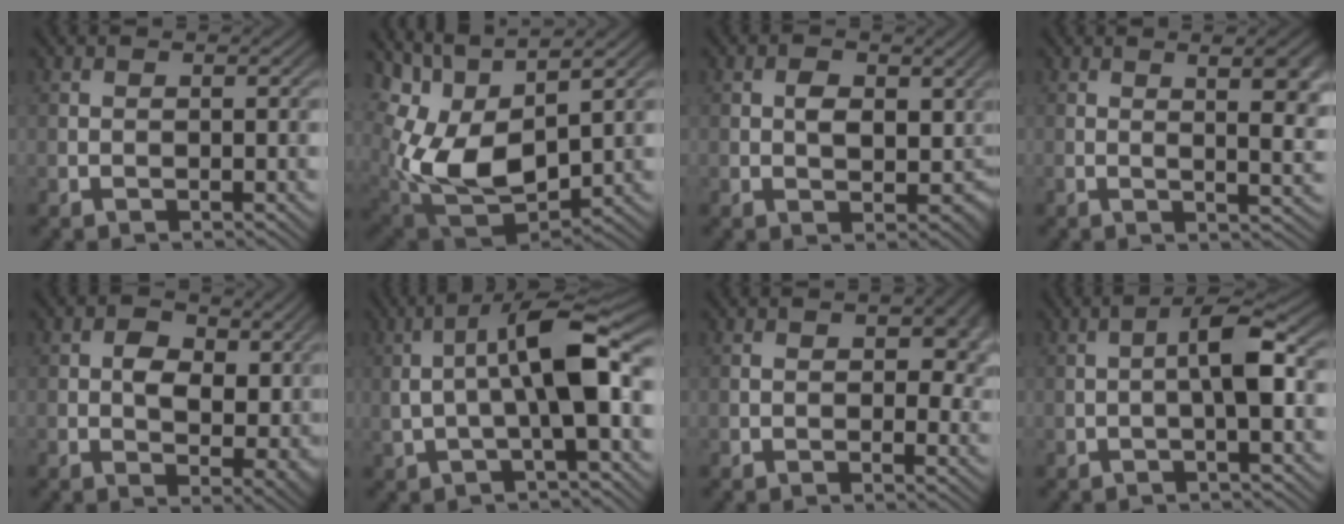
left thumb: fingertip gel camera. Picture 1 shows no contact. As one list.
[{"total": 12.8, "force": [3.1, 6.2, 10.8], "torque": [-0.249, -0.012, 0.070]}, {"total": 4.0, "force": [0.6, 2.7, 2.9], "torque": [-0.043, -0.007, 0.009]}, {"total": 7.1, "force": [1.8, 2.0, 6.5], "torque": [-0.083, 0.008, 0.023]}, {"total": 6.2, "force": [1.3, 3.9, 4.6], "torque": [-0.071, -0.006, 0.022]}, {"total": 9.0, "force": [0.7, 2.4, 8.7], "torque": [-0.156, 0.020, 0.007]}, {"total": 4.6, "force": [0.7, 2.7, 3.7], "torque": [-0.047, -0.006, 0.010]}, {"total": 4.4, "force": [-0.4, 0.7, 4.3], "torque": [-0.071, 0.018, -0.018]}]